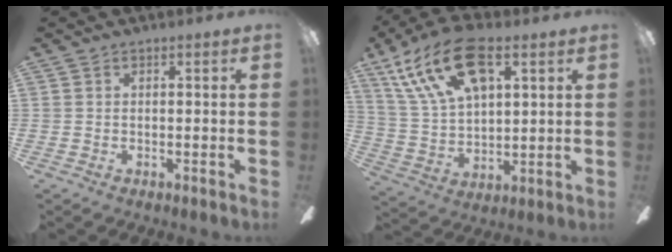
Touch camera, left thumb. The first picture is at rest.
{"total": 19.7, "force": [10.3, 10.2, 13.3], "torque": [-0.262, -0.031, 0.181]}